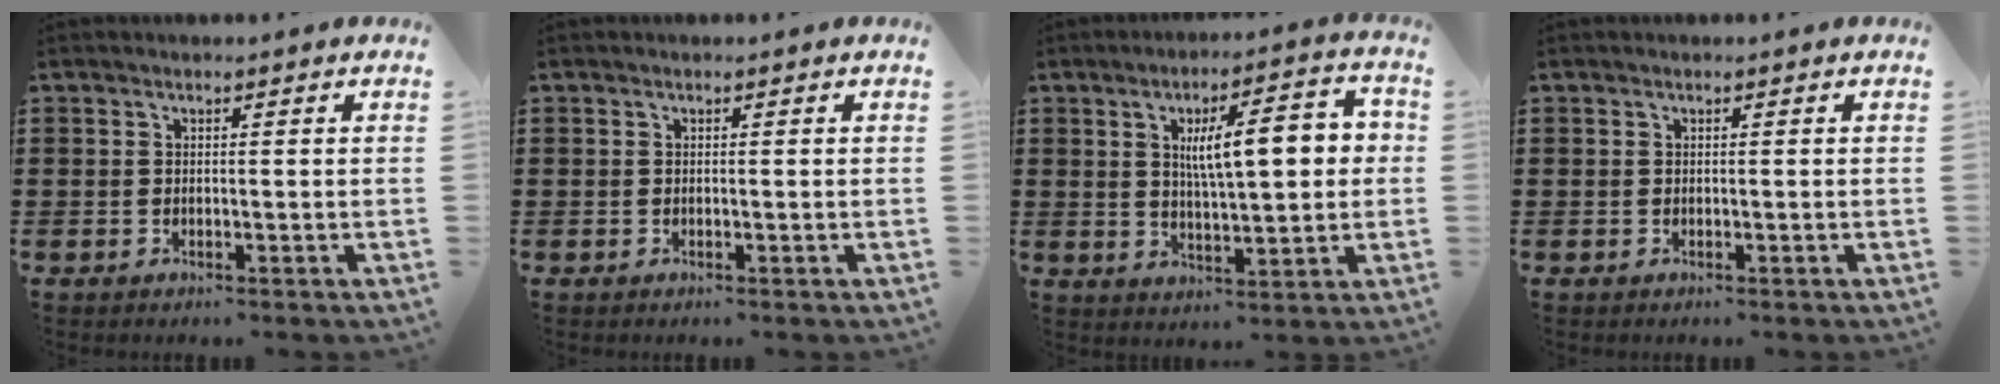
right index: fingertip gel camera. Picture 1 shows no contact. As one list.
[{"total": 0.0}, {"total": 10.2, "force": [2.3, 3.2, 9.4], "torque": [-0.157, 0.002, 0.032]}, {"total": 0.0}]